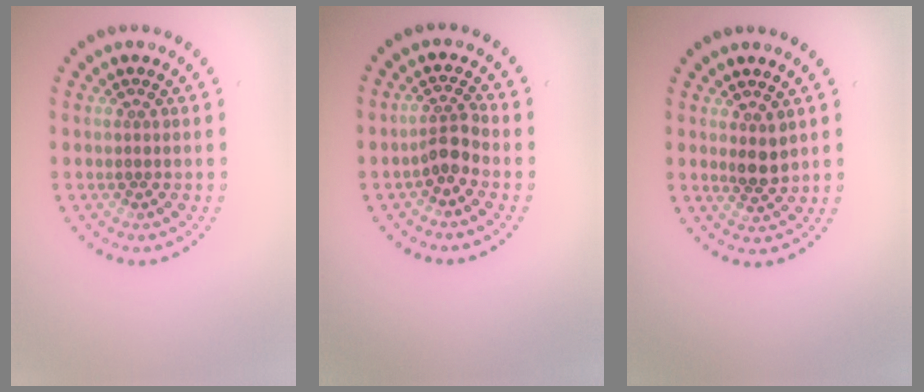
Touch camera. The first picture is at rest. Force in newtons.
{"total": 2.2, "press": 1.8, "slide": 1.3}
{"total": 1.9, "press": 1.6, "slide": 1.0}